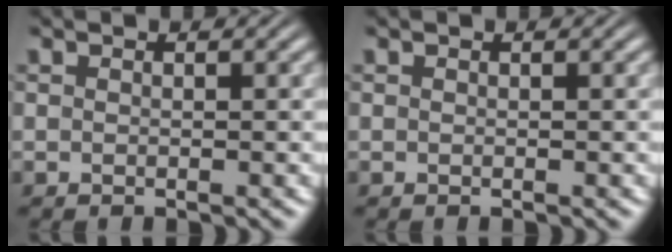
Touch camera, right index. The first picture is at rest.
{"total": 0.0}